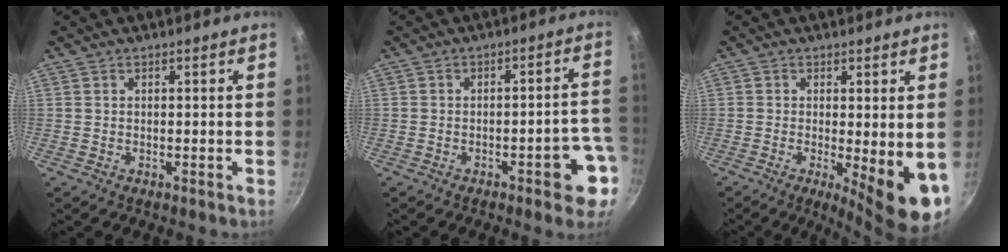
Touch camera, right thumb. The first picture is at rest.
{"total": 7.6, "force": [-3.1, 3.0, 6.3], "torque": [-0.052, 0.038, -0.034]}
{"total": 9.7, "force": [-1.7, 2.6, 9.2], "torque": [-0.112, -0.014, -0.015]}